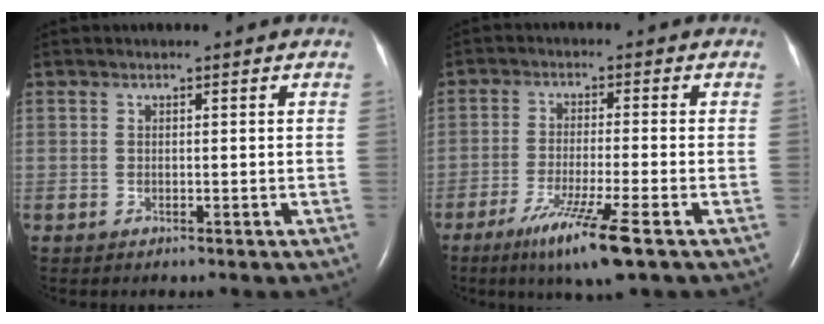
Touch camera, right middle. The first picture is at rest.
{"total": 8.7, "force": [-5.0, -1.1, 7.1], "torque": [-0.137, -0.029, -0.089]}